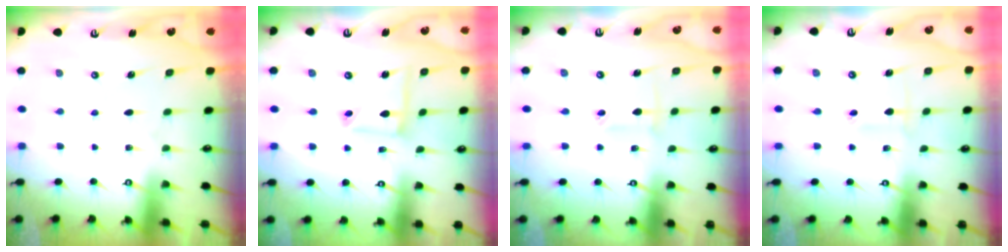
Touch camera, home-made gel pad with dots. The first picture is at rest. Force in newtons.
{"total": 7.7, "press": 7.7, "slide": 0.6}
{"total": 2.3, "press": 2.3, "slide": 0.4}
{"total": 2.5, "press": 2.3, "slide": 0.9}